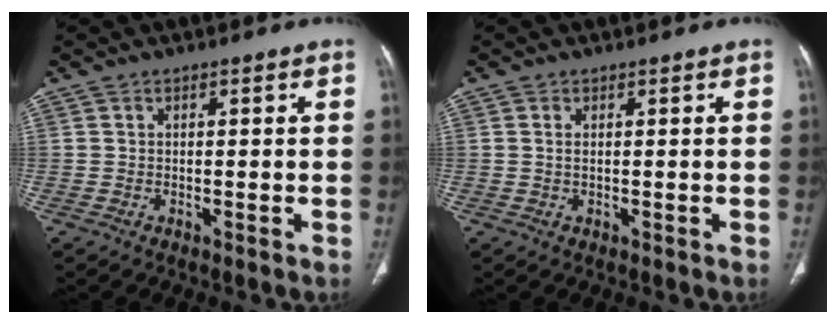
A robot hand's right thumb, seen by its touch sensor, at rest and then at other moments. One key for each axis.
{"total": 1.0, "fx": 0.3, "fy": 0.4, "fz": 0.9, "tx": -0.024, "ty": 0.003, "tz": 0.009}